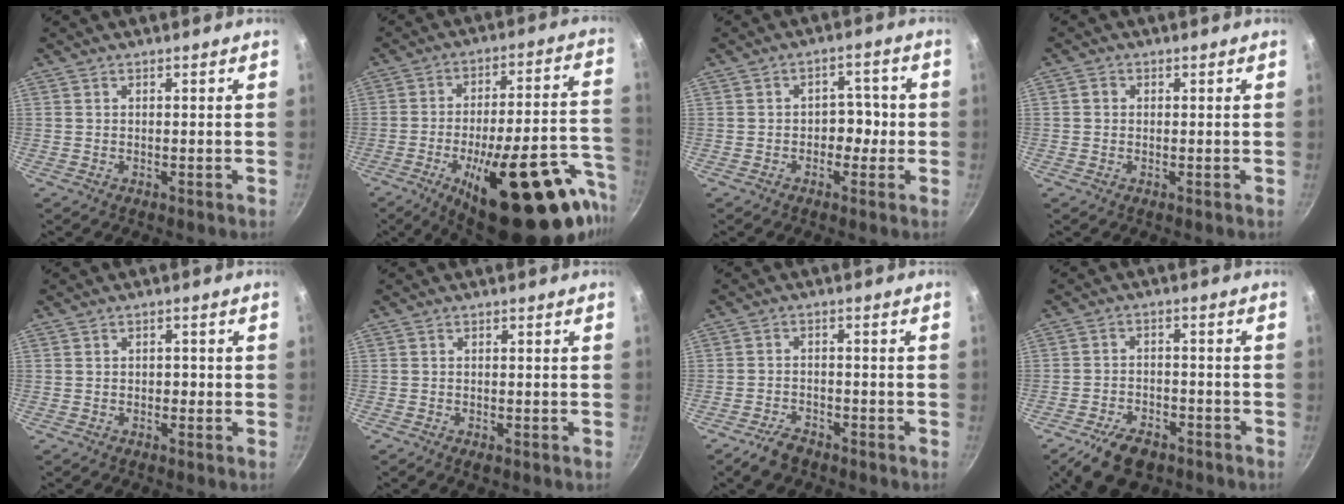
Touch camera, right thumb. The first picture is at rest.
{"total": 29.8, "force": [-13.4, 10.2, 24.6], "torque": [-0.306, 0.051, -0.191]}
{"total": 4.6, "force": [-0.9, 3.6, 2.7], "torque": [0.012, 0.020, -0.018]}
{"total": 1.3, "force": [0.1, 1.2, 0.5], "torque": [-0.007, 0.005, -0.002]}
{"total": 1.4, "force": [-0.3, 1.1, 0.7], "torque": [-0.008, 0.006, -0.006]}
{"total": 1.5, "force": [-0.8, 0.8, 1.0], "torque": [-0.019, -0.001, -0.013]}
{"total": 4.7, "force": [-3.6, 2.3, 2.0], "torque": [-0.035, 0.030, -0.061]}
{"total": 9.6, "force": [-6.4, 5.0, 5.2], "torque": [-0.085, 0.032, -0.105]}